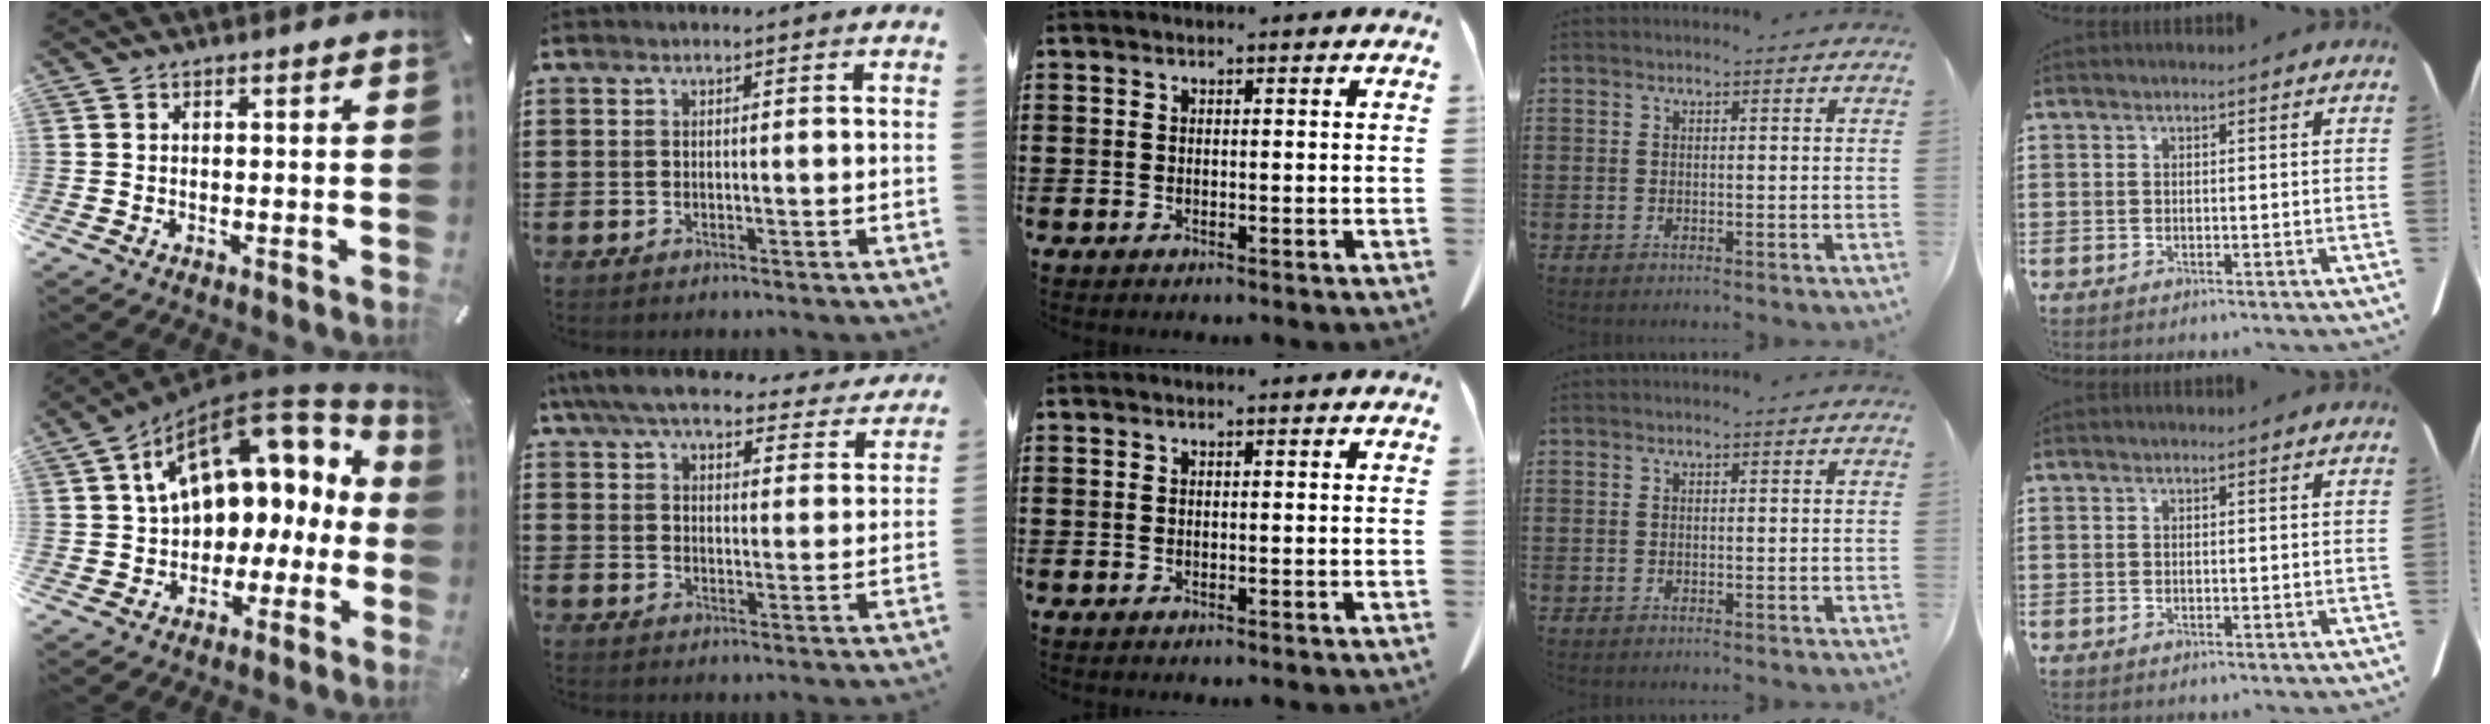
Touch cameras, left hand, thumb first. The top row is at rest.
{"thumb": {"total": 17.5, "force": [6.6, 11.5, 11.5], "torque": [-0.178, -0.033, 0.116]}, "index": {"total": 7.9, "force": [7.1, 1.3, 3.2], "torque": [-0.089, -0.029, 0.128]}}